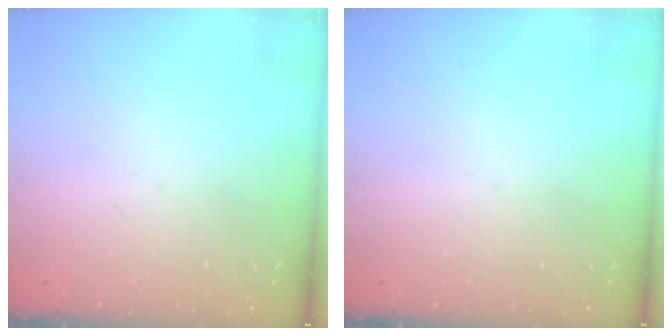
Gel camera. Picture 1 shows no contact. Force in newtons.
{"total": 0.0}